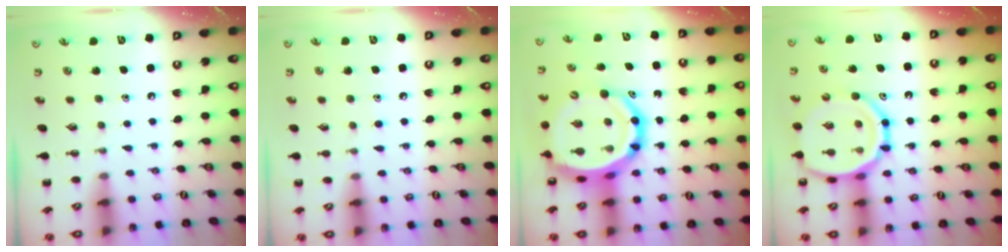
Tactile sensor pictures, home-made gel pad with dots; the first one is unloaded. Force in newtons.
{"total": 5.9, "press": 5.4, "slide": 2.3}
{"total": 19.9, "press": 19.2, "slide": 5.2}
{"total": 18.0, "press": 17.6, "slide": 3.9}